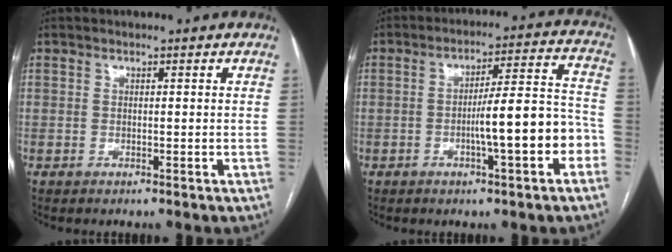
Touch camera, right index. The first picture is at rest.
{"total": 11.1, "force": [-3.5, 1.4, 10.4], "torque": [-0.152, 0.026, -0.049]}